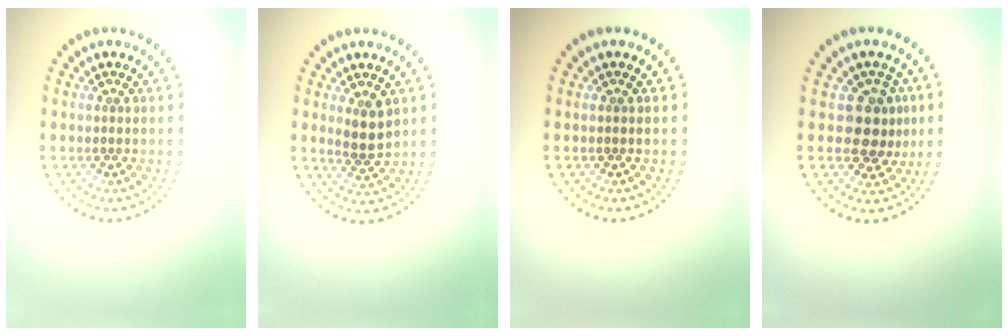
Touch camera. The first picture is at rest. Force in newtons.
{"total": 2.9, "press": 2.7, "slide": 1.1}
{"total": 0.0}
{"total": 3.3, "press": 3.0, "slide": 1.4}